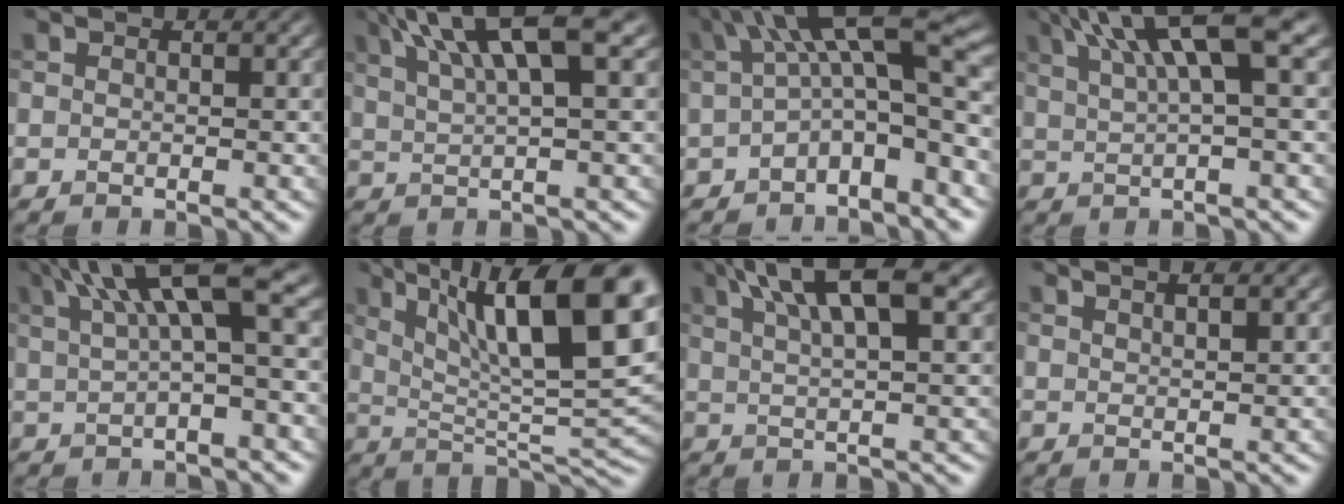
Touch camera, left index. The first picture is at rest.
{"total": 8.3, "force": [4.1, 2.0, 6.9], "torque": [-0.113, 0.018, 0.071]}
{"total": 9.7, "force": [0.3, 2.9, 9.2], "torque": [-0.137, 0.021, -0.012]}
{"total": 8.0, "force": [3.6, 1.8, 6.9], "torque": [-0.111, 0.023, 0.063]}
{"total": 8.3, "force": [2.9, 2.0, 7.5], "torque": [-0.118, 0.022, 0.045]}
{"total": 14.8, "force": [5.4, 4.3, 13.1], "torque": [-0.209, 0.002, 0.094]}
{"total": 9.6, "force": [5.0, 2.8, 7.7], "torque": [-0.109, 0.029, 0.057]}
{"total": 3.1, "force": [2.1, 1.0, 2.0], "torque": [0.002, 0.013, 0.004]}